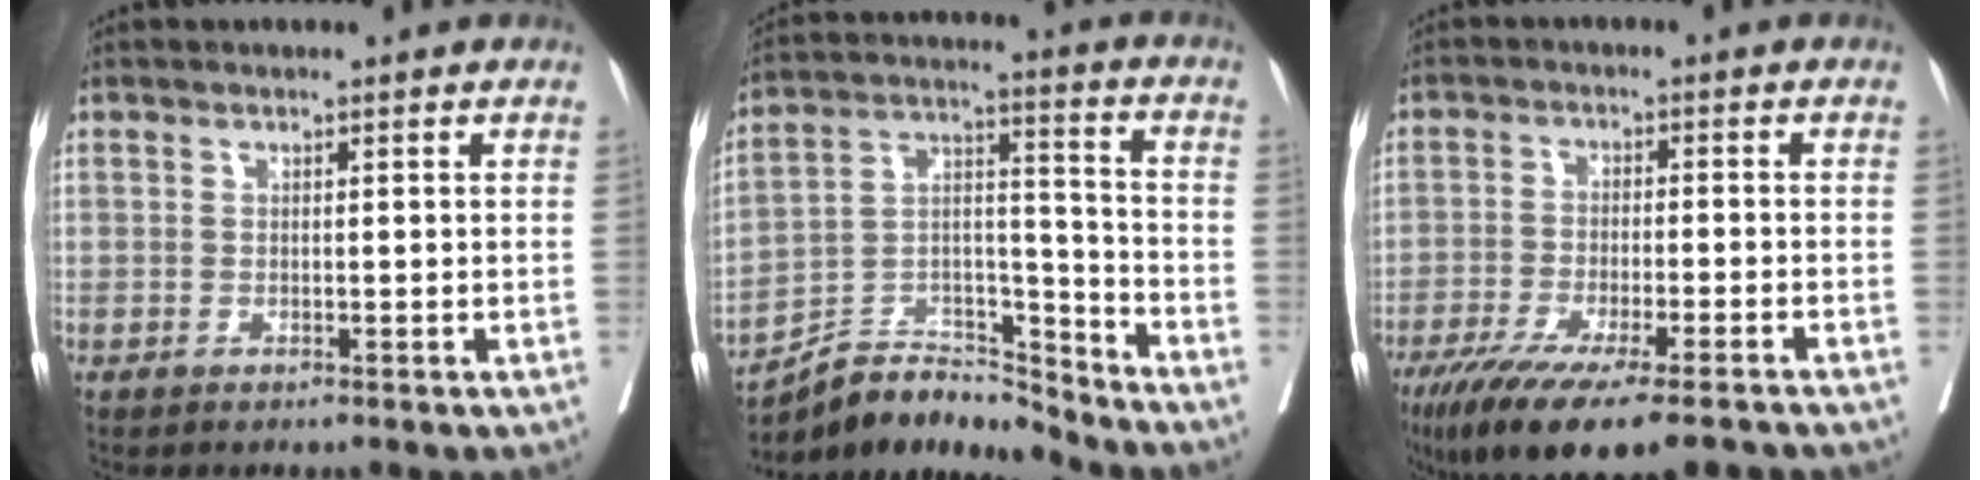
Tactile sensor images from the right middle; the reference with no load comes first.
{"total": 12.9, "force": [-12.7, 1.3, 1.8], "torque": [-0.026, 0.042, -0.231]}
{"total": 16.4, "force": [-12.7, 1.8, 10.2], "torque": [-0.146, -0.038, -0.199]}